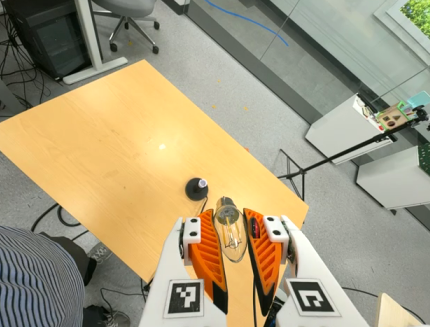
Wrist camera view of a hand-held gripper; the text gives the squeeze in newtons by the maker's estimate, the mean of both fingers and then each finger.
{"total": 23.0, "left": 26.2, "right": 19.8}